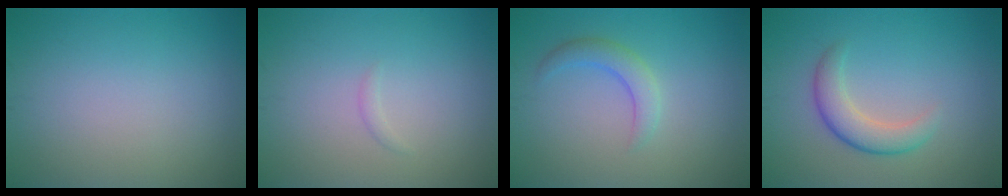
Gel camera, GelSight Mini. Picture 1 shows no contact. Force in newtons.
{"total": 0.5, "press": 0.5, "slide": 0.0}
{"total": 2.3, "press": 2.2, "slide": 0.2}
{"total": 3.3, "press": 3.3, "slide": 0.0}